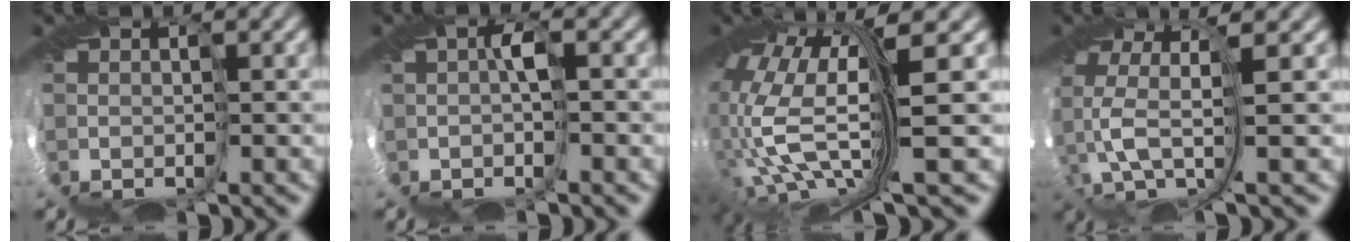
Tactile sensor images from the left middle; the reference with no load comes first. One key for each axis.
{"total": 1.2, "fx": -0.1, "fy": -0.3, "fz": 1.2, "tx": -0.029, "ty": 0.007, "tz": -0.003}
{"total": 11.4, "fx": 1.4, "fy": 2.8, "fz": 11.0, "tx": -0.260, "ty": -0.012, "tz": 0.051}
{"total": 5.3, "fx": -0.4, "fy": 1.1, "fz": 5.2, "tx": -0.129, "ty": 0.014, "tz": -0.018}